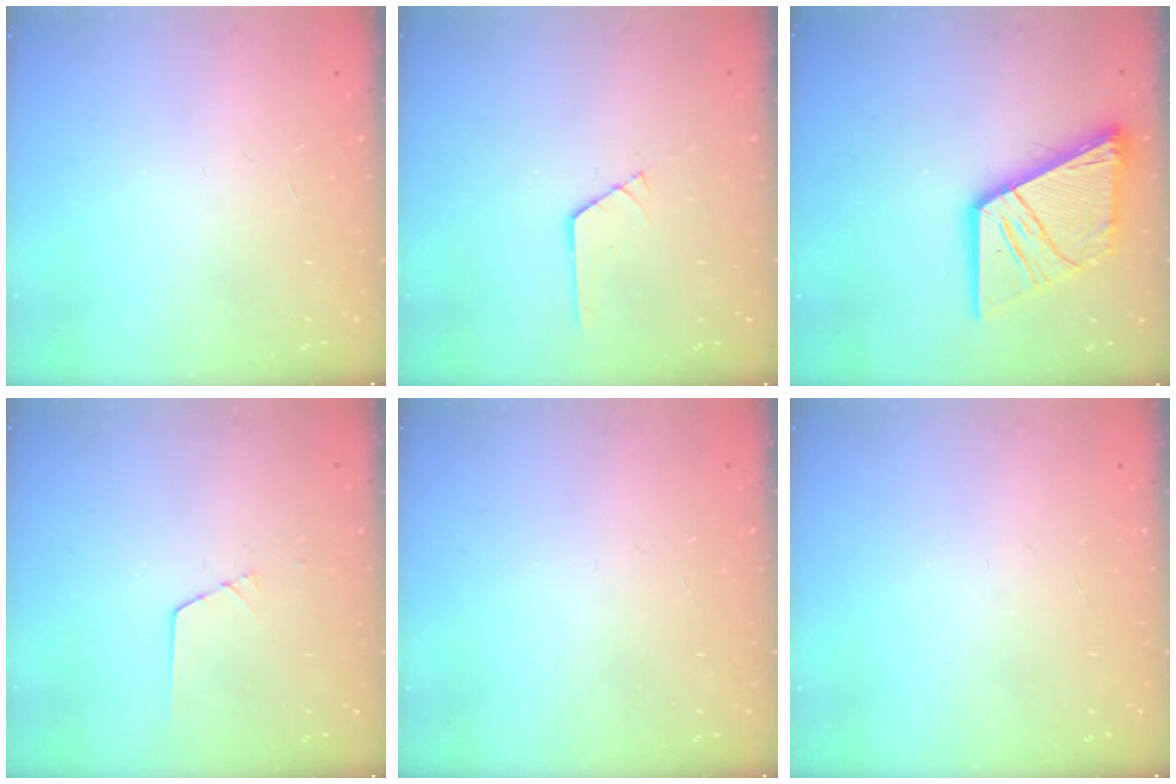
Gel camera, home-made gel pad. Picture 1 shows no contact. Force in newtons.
{"total": 1.0, "press": 1.0, "slide": 0.1}
{"total": 18.9, "press": 18.7, "slide": 2.1}
{"total": 1.3, "press": 1.3, "slide": 0.2}
{"total": 0.0}
{"total": 0.0}